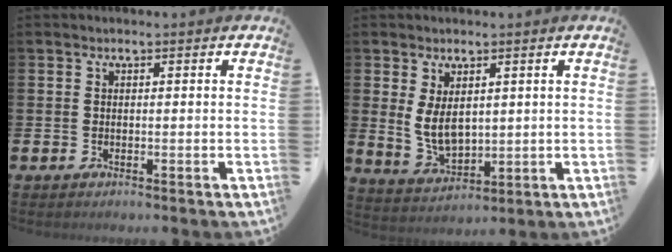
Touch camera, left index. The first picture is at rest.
{"total": 5.0, "force": [2.1, 2.7, 3.7], "torque": [-0.055, -0.013, 0.034]}